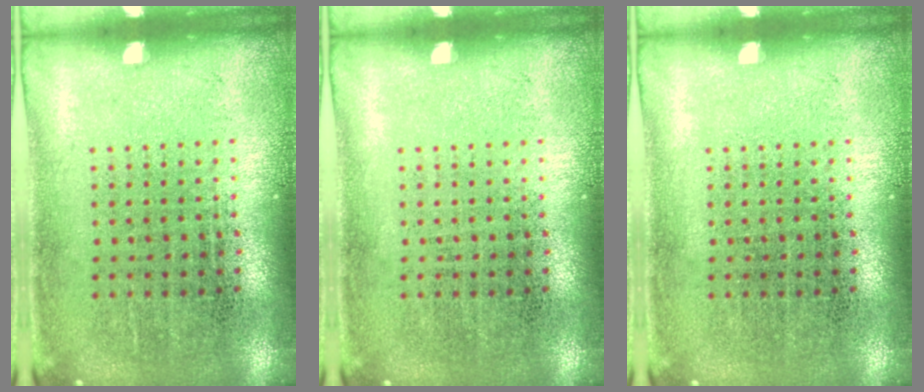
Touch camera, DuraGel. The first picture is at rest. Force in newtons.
{"total": 0.0}
{"total": 0.0}